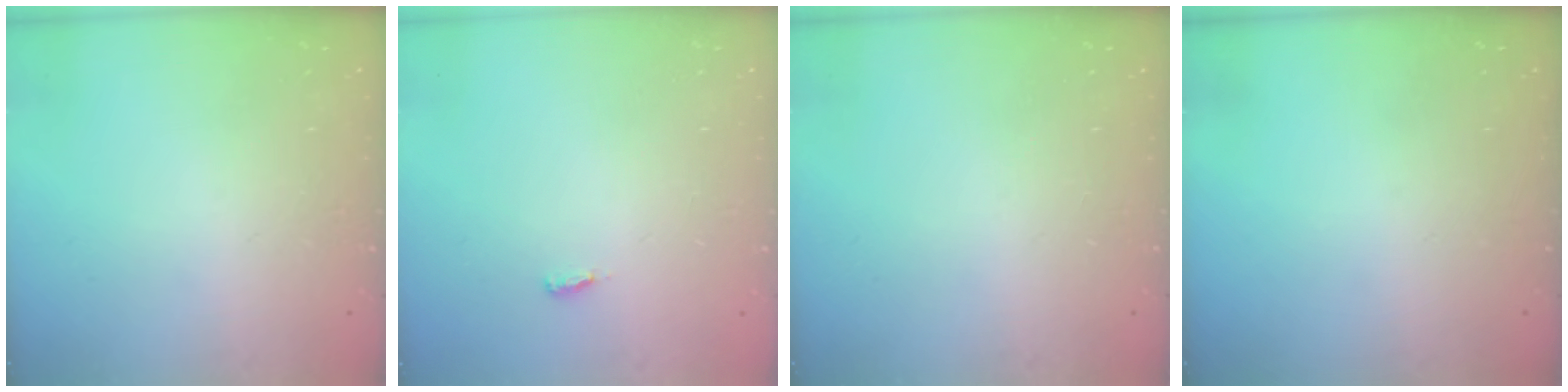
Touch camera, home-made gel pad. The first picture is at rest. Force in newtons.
{"total": 2.6, "press": 2.4, "slide": 1.0}
{"total": 0.0}
{"total": 0.0}